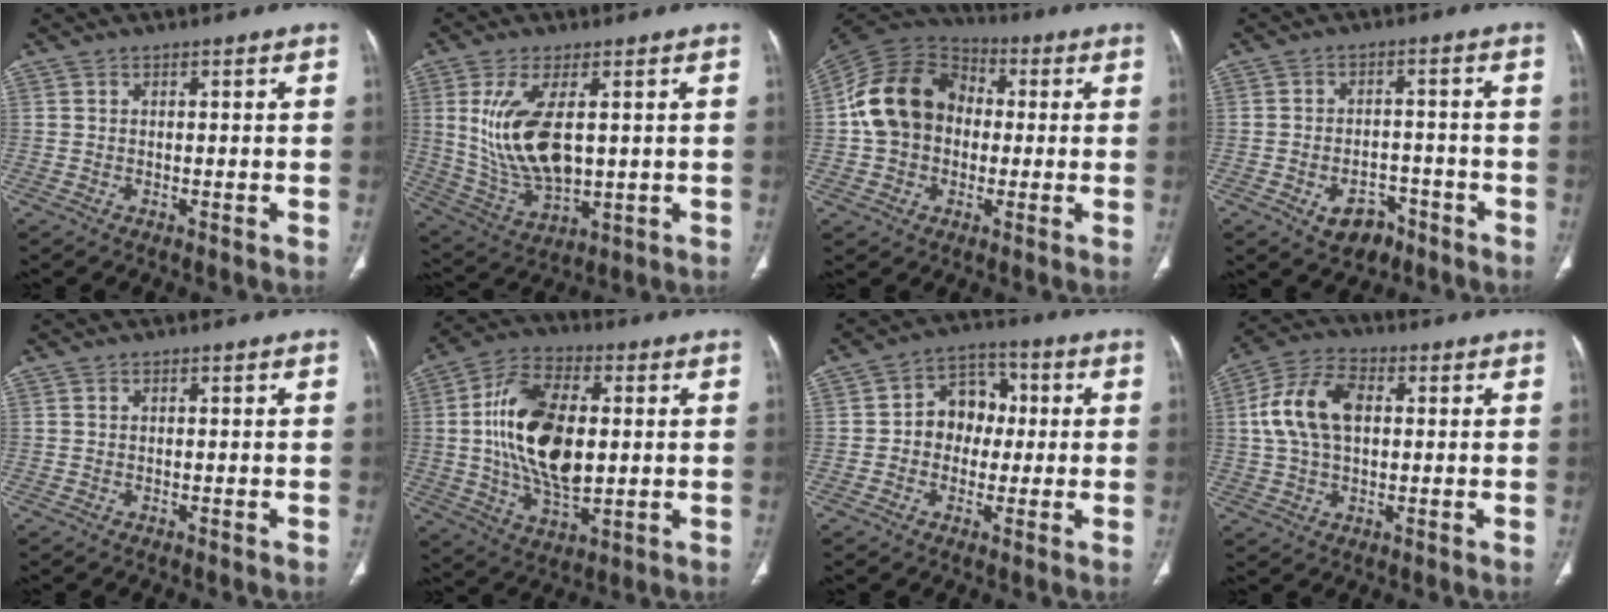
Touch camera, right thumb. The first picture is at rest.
{"total": 14.3, "force": [2.2, 6.8, 12.4], "torque": [-0.250, -0.017, 0.063]}
{"total": 15.5, "force": [0.3, 12.4, 9.3], "torque": [-0.156, 0.032, -0.006]}
{"total": 6.8, "force": [-3.7, 4.5, 3.4], "torque": [-0.033, 0.033, -0.050]}
{"total": 0.0}
{"total": 19.2, "force": [1.5, 10.3, 16.1], "torque": [-0.294, 0.001, 0.030]}
{"total": 9.2, "force": [0.3, 7.4, 5.5], "torque": [-0.040, 0.026, -0.005]}
{"total": 11.9, "force": [1.8, 7.3, 9.2], "torque": [-0.181, 0.022, 0.029]}